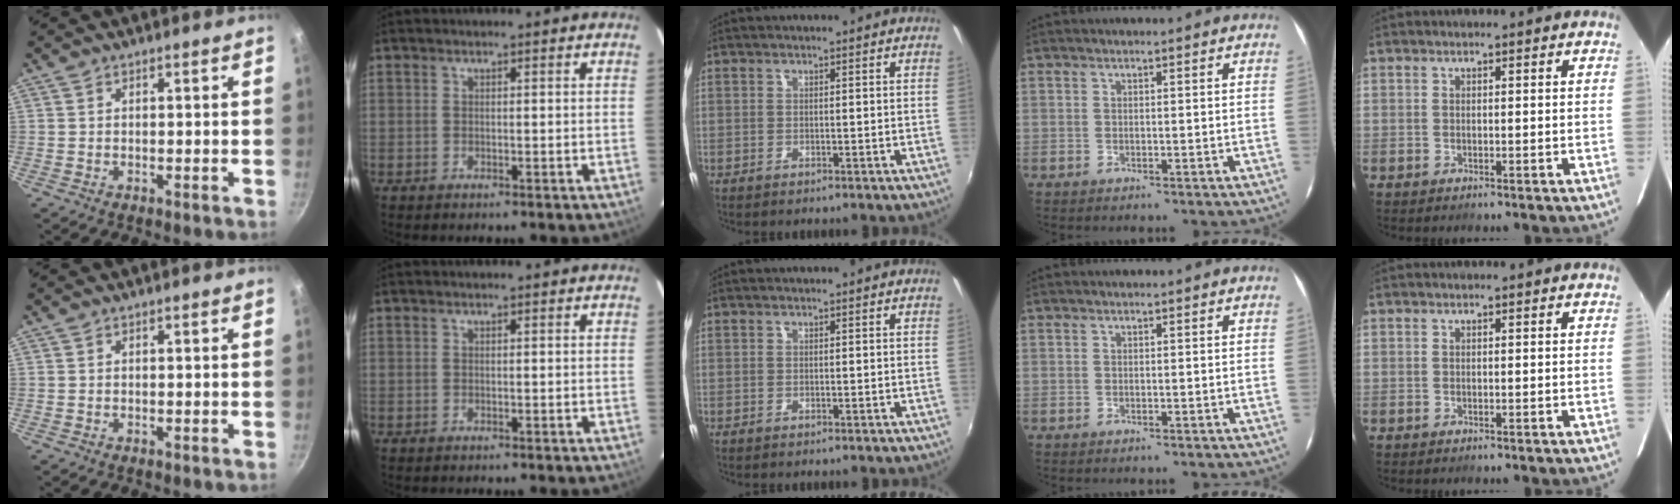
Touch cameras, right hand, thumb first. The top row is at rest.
{}